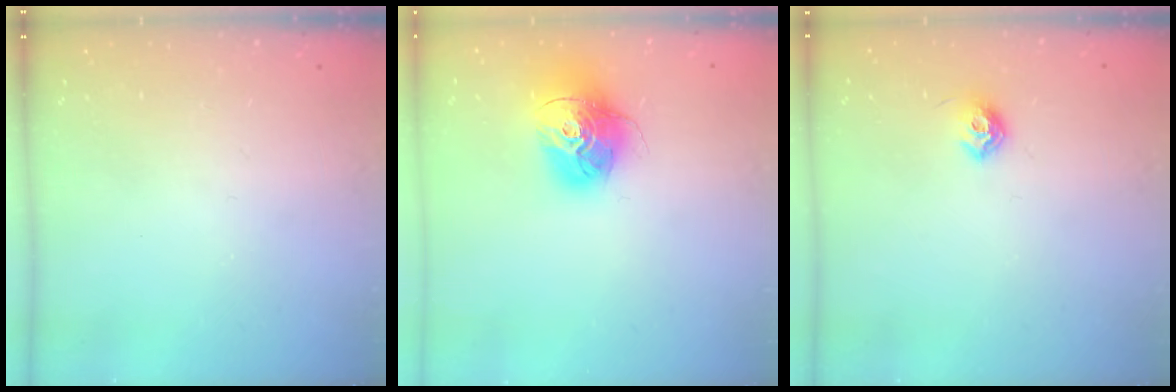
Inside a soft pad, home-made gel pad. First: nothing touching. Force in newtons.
{"total": 15.3, "press": 15.2, "slide": 1.8}
{"total": 7.9, "press": 7.8, "slide": 0.9}